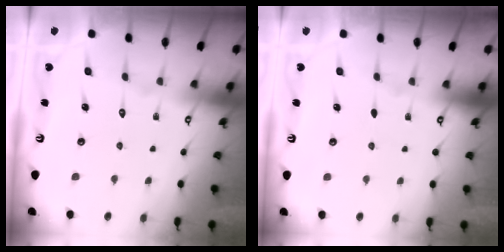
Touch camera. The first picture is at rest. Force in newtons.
{"total": 0.0}